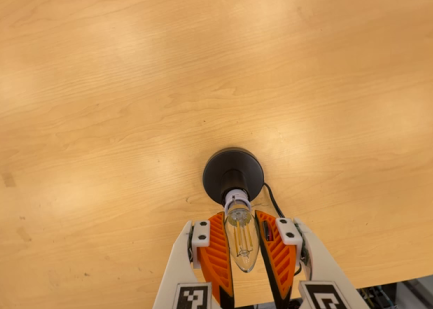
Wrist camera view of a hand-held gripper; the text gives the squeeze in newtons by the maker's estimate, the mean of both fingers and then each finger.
{"total": 10.1, "left": 8.7, "right": 11.5}